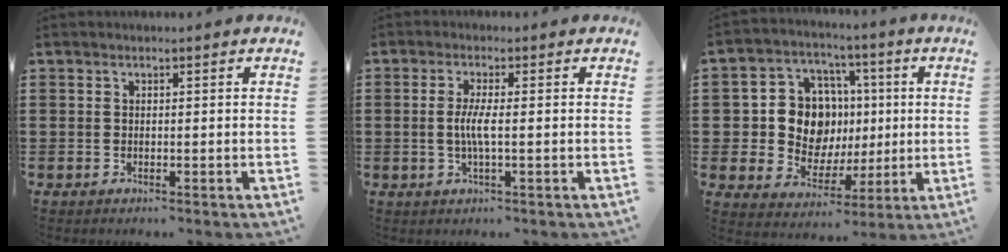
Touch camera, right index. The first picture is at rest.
{"total": 3.5, "force": [-0.3, 0.2, 3.5], "torque": [-0.078, -0.009, -0.011]}
{"total": 10.9, "force": [0.8, 9.5, 5.3], "torque": [-0.124, 0.016, 0.024]}